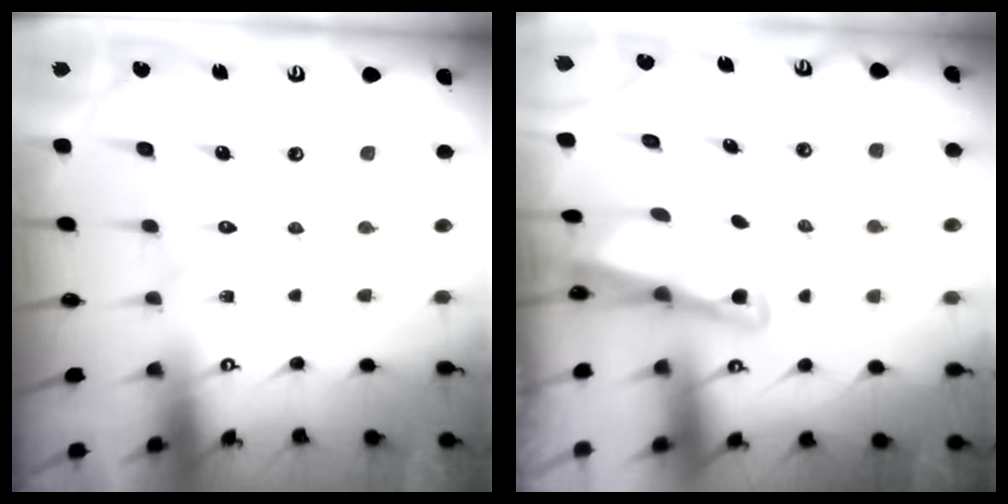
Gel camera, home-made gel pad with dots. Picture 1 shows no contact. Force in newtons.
{"total": 3.0, "press": 2.9, "slide": 0.4}